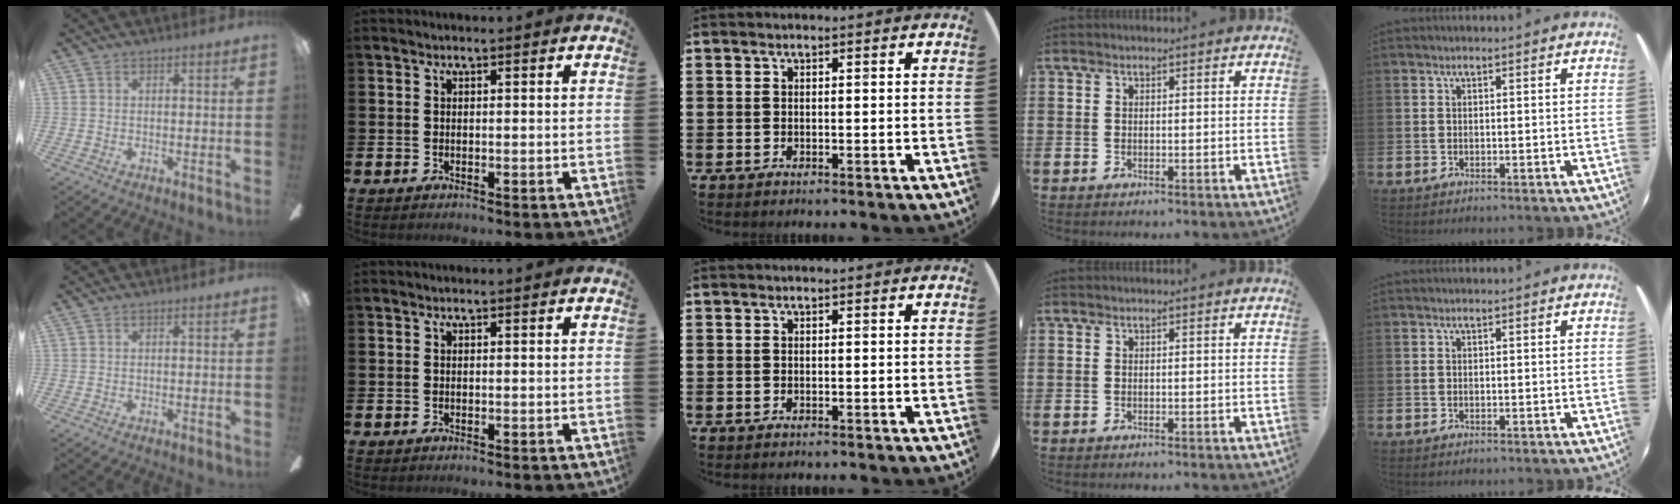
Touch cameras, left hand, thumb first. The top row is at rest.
{}